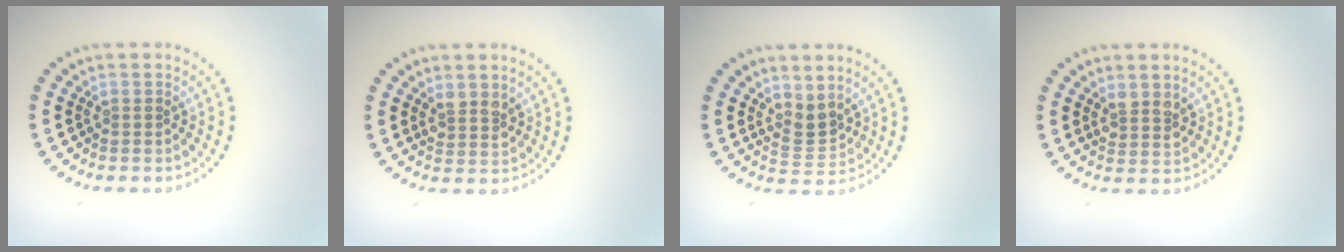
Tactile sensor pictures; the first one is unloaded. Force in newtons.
{"total": 1.8, "press": 1.5, "slide": 1.1}
{"total": 2.3, "press": 1.6, "slide": 1.6}
{"total": 1.8, "press": 1.5, "slide": 1.1}